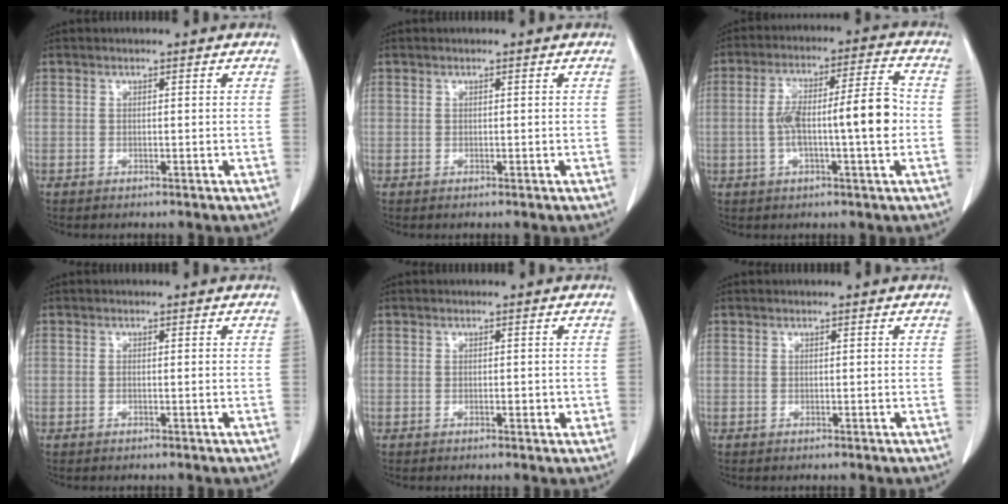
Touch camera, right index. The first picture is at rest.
{"total": 0.0}
{"total": 11.8, "force": [-1.2, 1.6, 11.6], "torque": [-0.198, 0.026, -0.021]}
{"total": 0.6, "force": [-0.1, 0.0, 0.6], "torque": [-0.011, -0.001, 0.000]}
{"total": 1.5, "force": [-0.3, 0.6, 1.3], "torque": [-0.018, 0.001, -0.004]}
{"total": 0.0}